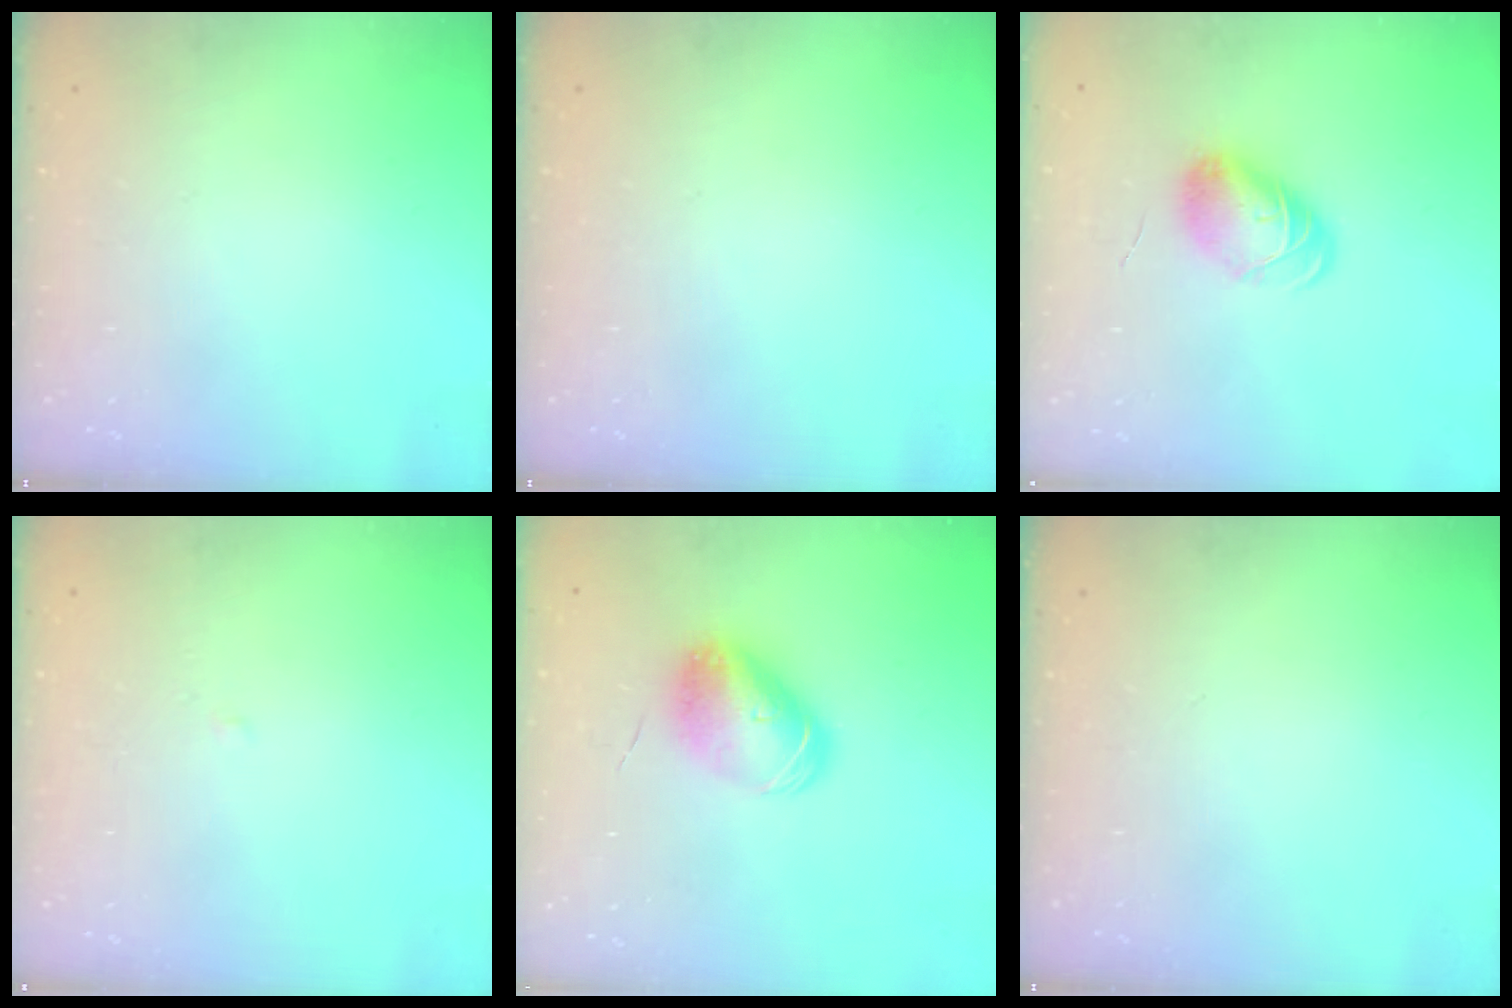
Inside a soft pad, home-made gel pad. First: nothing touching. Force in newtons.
{"total": 0.0}
{"total": 8.6, "press": 8.6, "slide": 0.8}
{"total": 1.9, "press": 1.9, "slide": 0.3}
{"total": 9.3, "press": 9.3, "slide": 1.3}
{"total": 0.0}